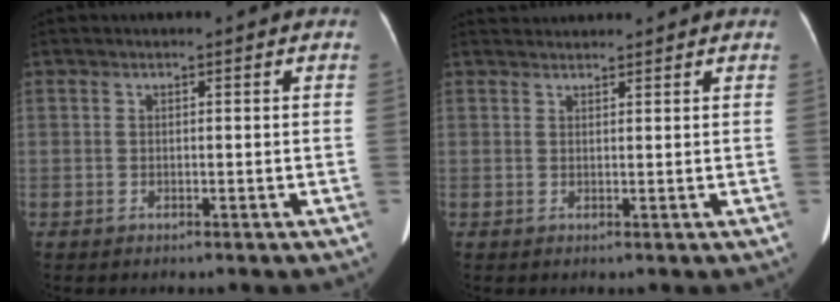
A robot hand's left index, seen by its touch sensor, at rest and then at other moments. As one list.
[{"total": 3.2, "force": [3.1, 0.4, 0.1], "torque": [-0.008, 0.032, 0.050]}]